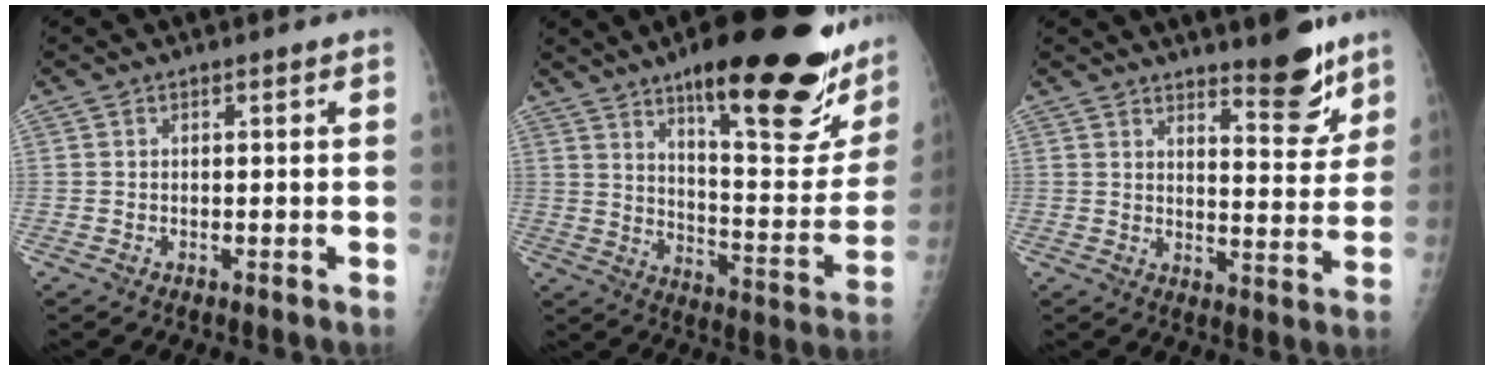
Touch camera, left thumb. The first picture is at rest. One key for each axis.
{"total": 28.8, "fx": 17.2, "fy": 7.4, "fz": 21.8, "tx": -0.260, "ty": -0.075, "tz": 0.253}
{"total": 9.2, "fx": 7.1, "fy": 2.4, "fz": 5.4, "tx": -0.050, "ty": -0.060, "tz": 0.108}